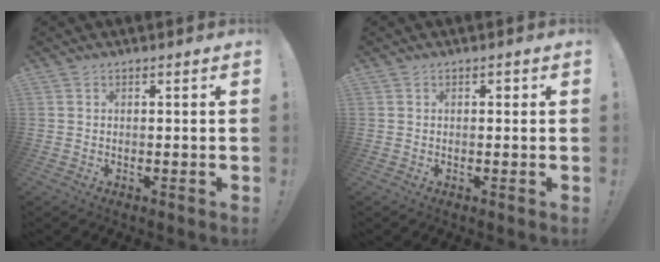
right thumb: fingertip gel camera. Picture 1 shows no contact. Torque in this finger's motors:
{"motor_torque": [0.12, 0.03, 0.20, 0.23, -0.01]}